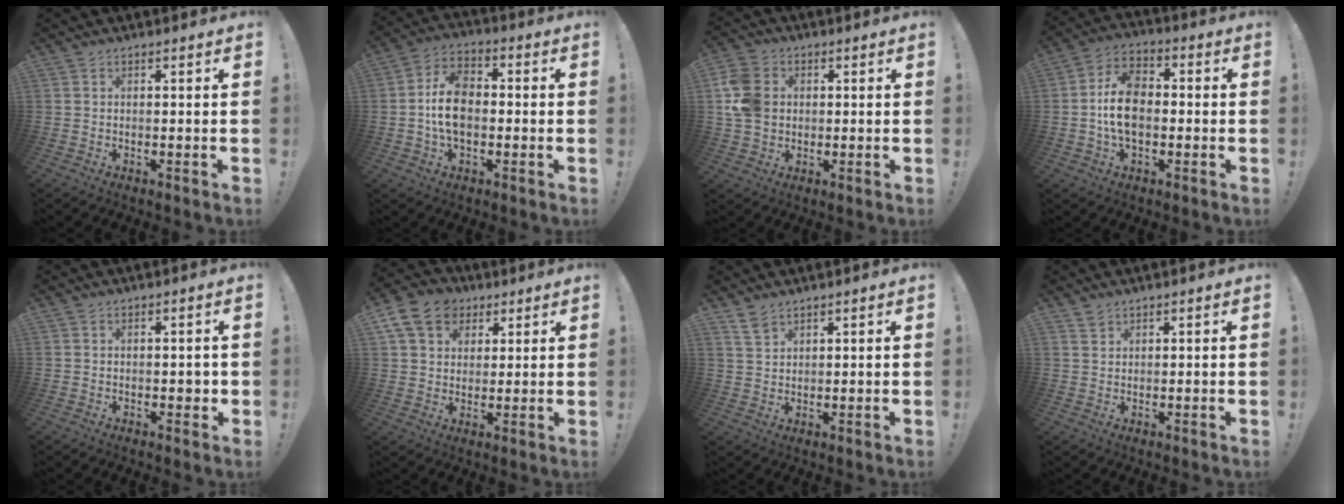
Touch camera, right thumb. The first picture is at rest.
{"total": 12.0, "force": [-1.4, 8.1, 8.7], "torque": [-0.156, 0.016, -0.023]}
{"total": 11.9, "force": [1.4, 9.7, 6.8], "torque": [-0.141, 0.004, 0.030]}
{"total": 12.5, "force": [-1.4, 8.3, 9.3], "torque": [-0.171, 0.014, -0.026]}
{"total": 1.8, "force": [-0.2, 1.3, 1.2], "torque": [-0.013, 0.004, -0.006]}
{"total": 13.2, "force": [5.8, 10.4, 5.8], "torque": [-0.082, -0.021, 0.116]}
{"total": 4.2, "force": [3.2, 2.0, 1.6], "torque": [-0.028, -0.017, 0.062]}
{"total": 1.9, "force": [1.7, 0.8, 0.3], "torque": [0.004, -0.012, 0.030]}